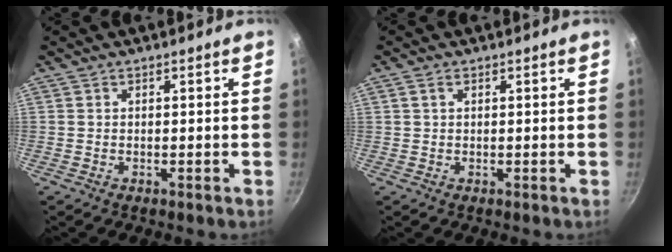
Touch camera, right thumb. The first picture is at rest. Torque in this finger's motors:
{"motor_torque": [0.16, -0.20, 0.06, 0.24, 0.03]}